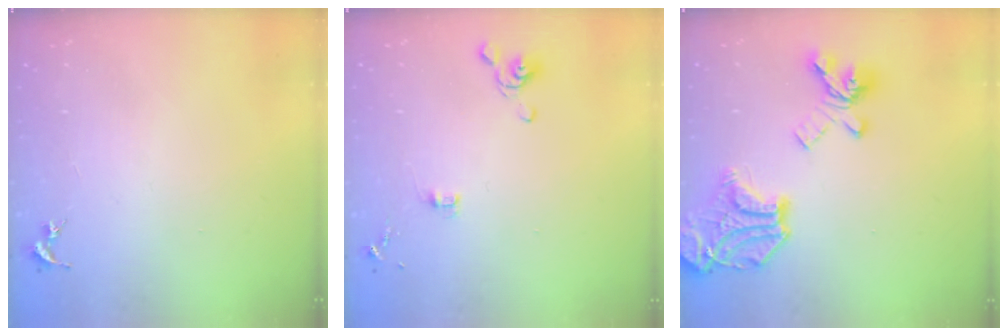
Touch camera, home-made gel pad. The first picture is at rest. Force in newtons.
{"total": 4.1, "press": 3.9, "slide": 1.4}
{"total": 21.3, "press": 21.2, "slide": 1.6}